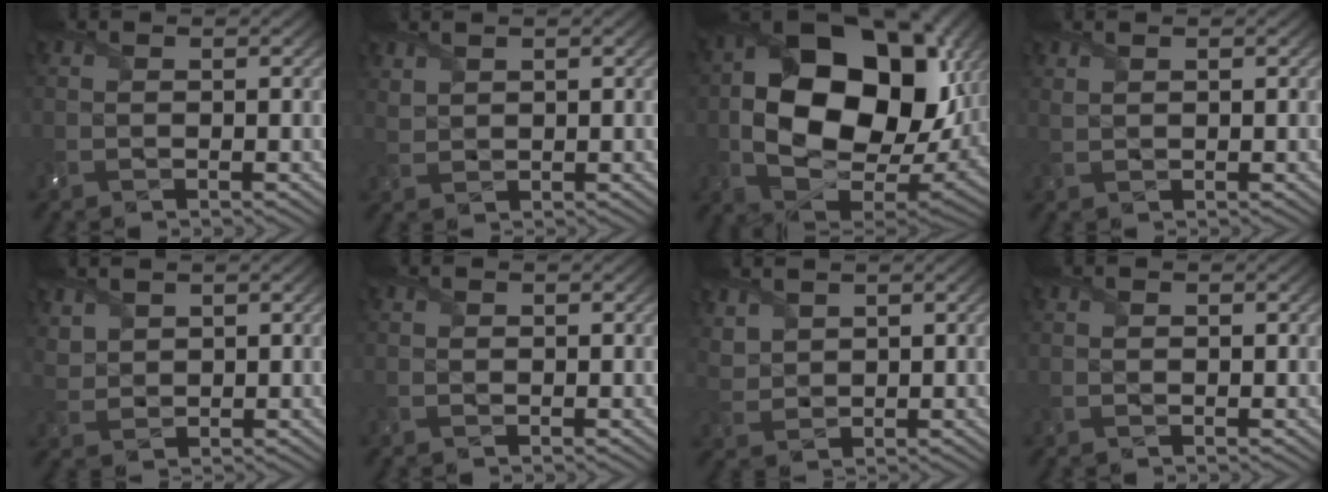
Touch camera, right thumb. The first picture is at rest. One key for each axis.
{"total": 1.7, "fx": 1.6, "fy": 0.3, "fz": 0.3, "tx": -0.018, "ty": 0.005, "tz": 0.041}
{"total": 19.4, "fx": 2.3, "fy": 13.1, "fz": 14.1, "tx": -0.261, "ty": -0.034, "tz": 0.063}
{"total": 1.0, "fx": 1.0, "fy": -0.1, "fz": 0.1, "tx": -0.014, "ty": 0.003, "tz": 0.023}
{"total": 2.4, "fx": 2.1, "fy": 1.0, "fz": 0.5, "tx": -0.023, "ty": 0.004, "tz": 0.050}
{"total": 0.0}
{"total": 2.8, "fx": 2.4, "fy": 1.1, "fz": 0.8, "tx": -0.033, "ty": 0.004, "tz": 0.057}
{"total": 0.0}